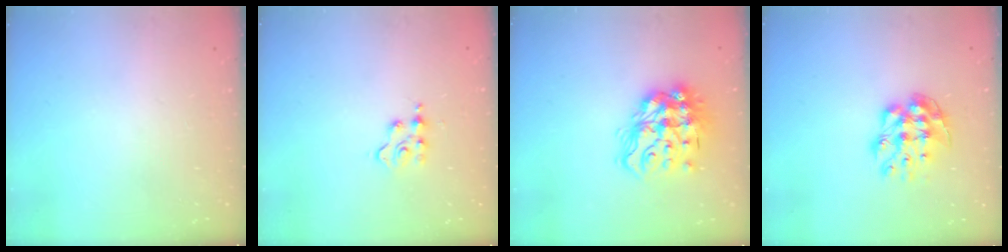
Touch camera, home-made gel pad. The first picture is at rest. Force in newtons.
{"total": 3.3, "press": 3.3, "slide": 0.4}
{"total": 16.7, "press": 16.6, "slide": 1.6}
{"total": 9.6, "press": 9.6, "slide": 0.7}